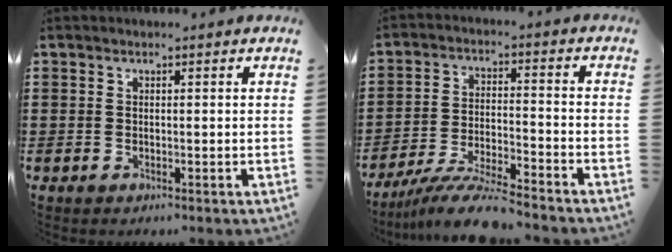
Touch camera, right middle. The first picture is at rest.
{"total": 8.6, "force": [-7.9, 0.3, 3.4], "torque": [-0.070, 0.001, -0.152]}